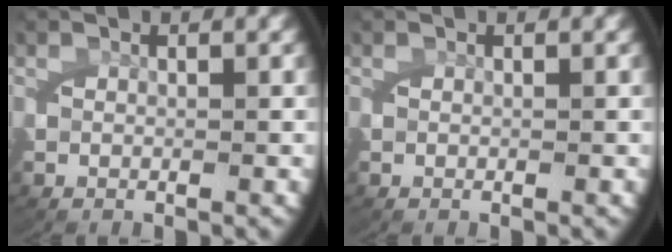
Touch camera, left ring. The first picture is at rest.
{"total": 0.0}